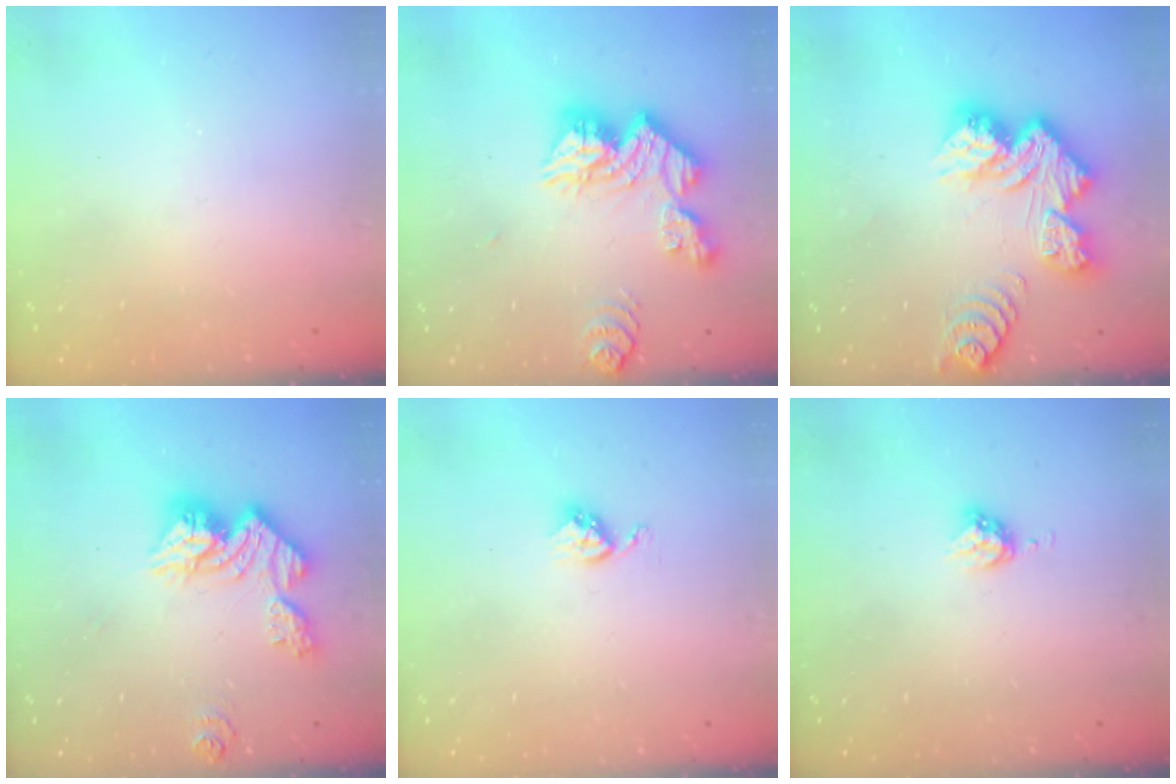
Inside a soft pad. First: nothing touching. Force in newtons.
{"total": 14.2, "press": 14.1, "slide": 1.4}
{"total": 14.2, "press": 14.1, "slide": 1.6}
{"total": 13.4, "press": 13.3, "slide": 1.2}
{"total": 3.6, "press": 3.6, "slide": 0.4}
{"total": 4.8, "press": 4.7, "slide": 0.7}